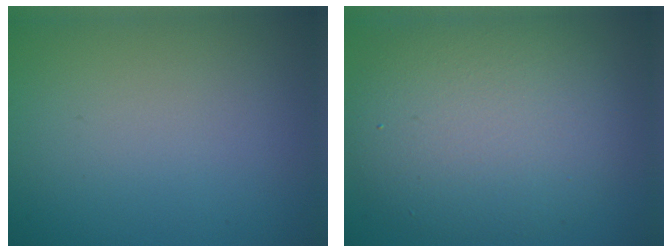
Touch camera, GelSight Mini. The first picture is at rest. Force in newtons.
{"total": 8.6, "press": 8.6, "slide": 0.2}